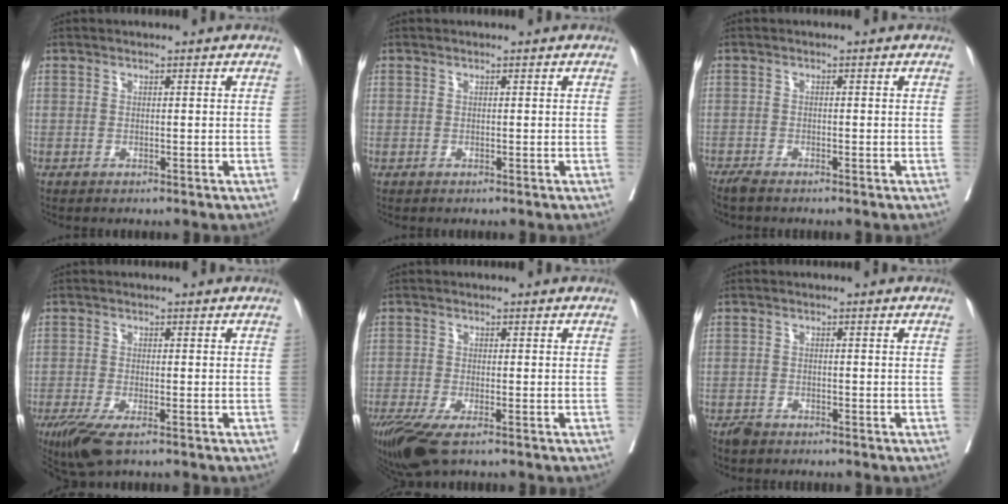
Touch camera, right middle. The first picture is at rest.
{"total": 0.0}
{"total": 1.8, "force": [-1.6, 0.1, 0.7], "torque": [-0.014, -0.005, -0.031]}
{"total": 5.5, "force": [-3.6, 1.2, 4.0], "torque": [-0.072, -0.015, -0.062]}
{"total": 7.4, "force": [-5.0, 1.9, 5.2], "torque": [-0.092, -0.020, -0.089]}
{"total": 1.5, "force": [-1.4, 0.6, 0.2], "torque": [-0.006, 0.000, -0.024]}